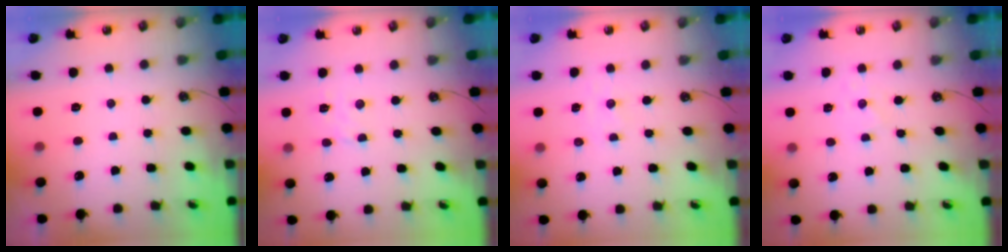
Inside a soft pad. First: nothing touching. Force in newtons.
{"total": 3.8, "press": 3.7, "slide": 0.6}
{"total": 1.4, "press": 1.4, "slide": 0.4}
{"total": 2.8, "press": 2.8, "slide": 0.3}